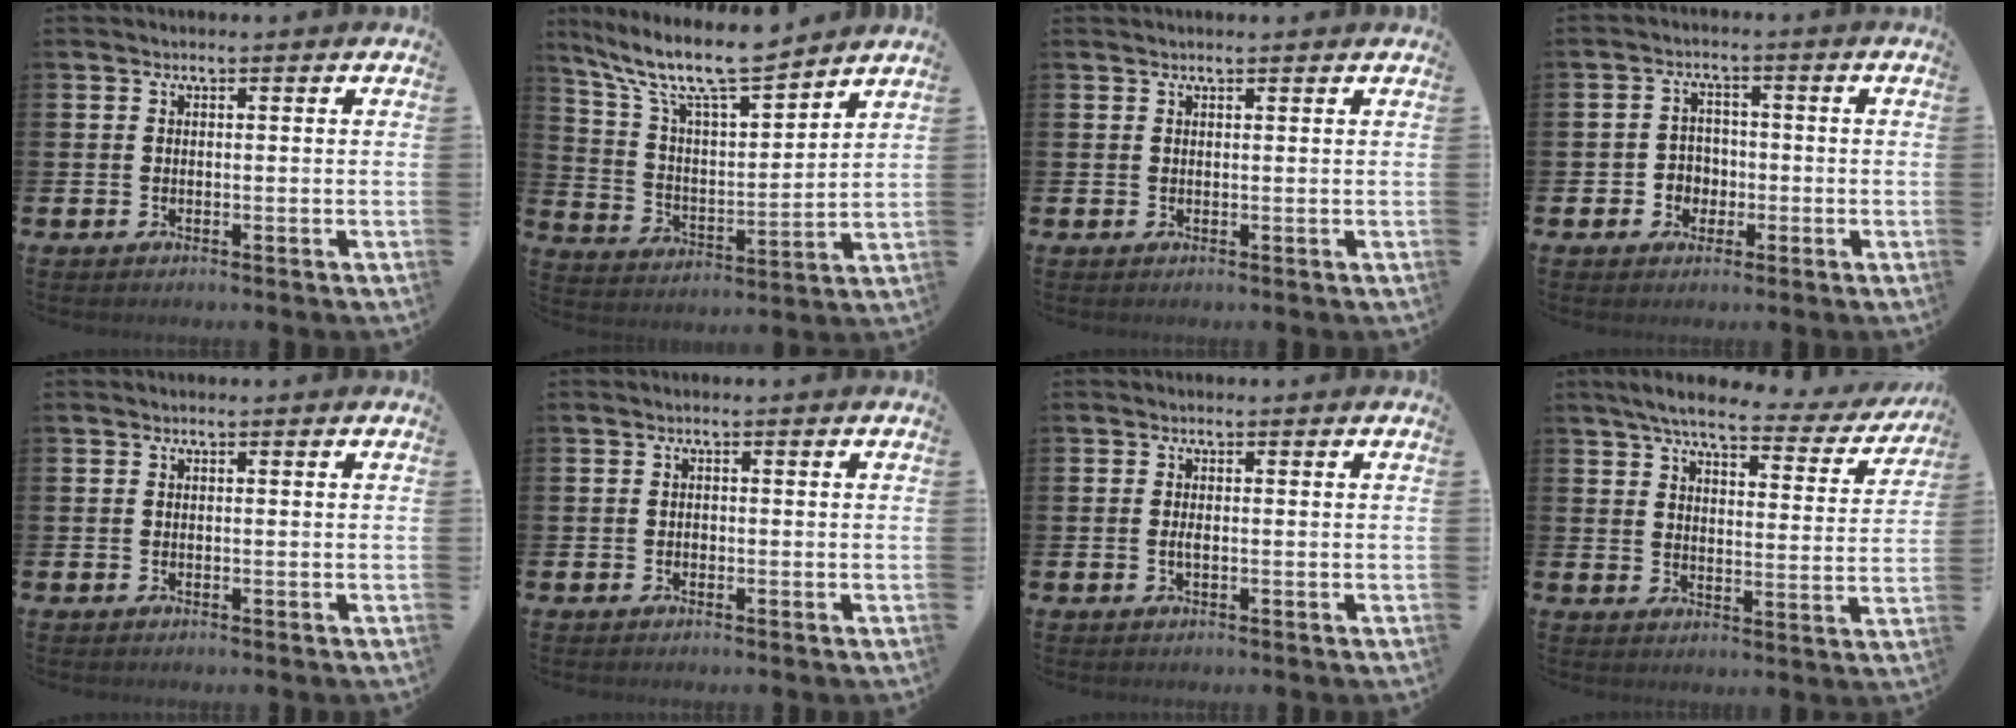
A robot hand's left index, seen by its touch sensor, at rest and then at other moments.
{"total": 11.1, "force": [9.9, 1.7, 4.8], "torque": [-0.130, -0.057, 0.172]}
{"total": 0.7, "force": [0.7, -0.1, 0.2], "torque": [0.004, -0.004, 0.010]}
{"total": 3.1, "force": [-1.0, 2.9, 0.6], "torque": [-0.024, 0.005, -0.026]}
{"total": 0.0}
{"total": 0.6, "force": [-0.4, 0.5, 0.1], "torque": [-0.010, 0.006, -0.007]}
{"total": 0.9, "force": [-0.2, 0.3, 0.9], "torque": [-0.025, 0.004, -0.003]}
{"total": 6.2, "force": [5.4, 1.2, 2.8], "torque": [-0.063, -0.031, 0.085]}